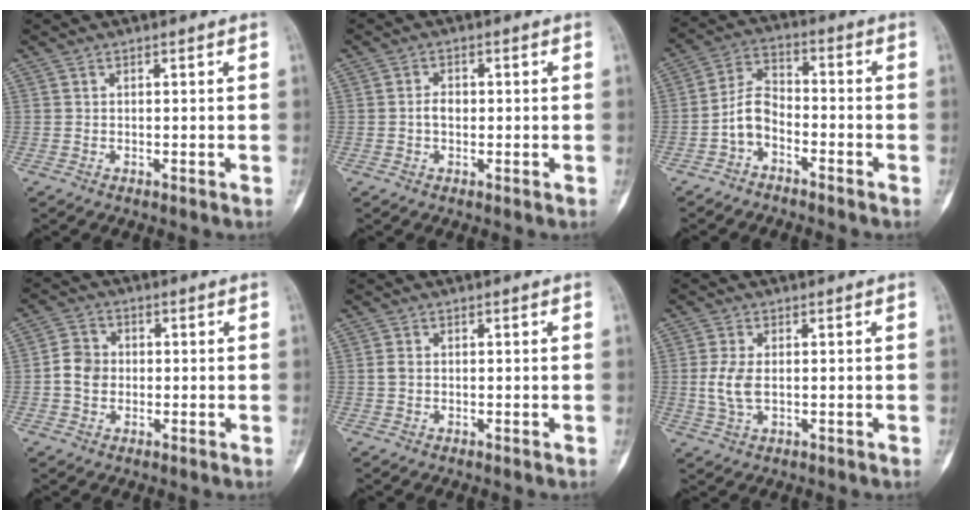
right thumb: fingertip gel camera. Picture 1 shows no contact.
{"total": 2.3, "force": [-0.2, 1.6, 1.6], "torque": [-0.024, 0.007, -0.007]}
{"total": 6.3, "force": [-3.2, 3.8, 3.9], "torque": [-0.072, 0.041, -0.072]}
{"total": 5.1, "force": [-0.4, 4.4, 2.5], "torque": [-0.033, 0.012, -0.015]}
{"total": 1.2, "force": [-0.1, 0.9, 0.8], "torque": [-0.016, 0.000, -0.002]}
{"total": 4.8, "force": [0.0, 2.6, 4.0], "torque": [-0.095, -0.002, -0.001]}